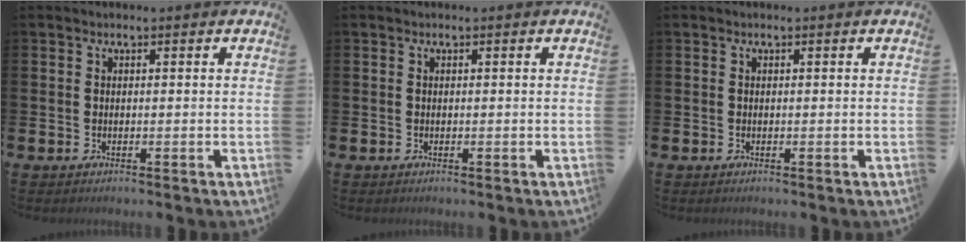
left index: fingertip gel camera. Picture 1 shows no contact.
{"total": 0.0}
{"total": 0.0}